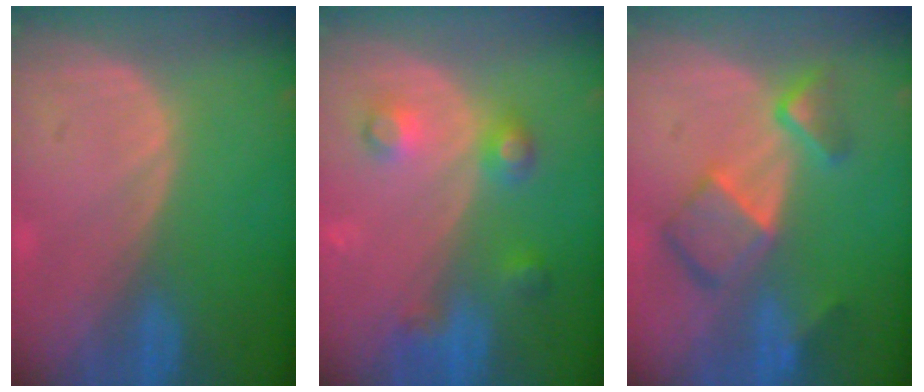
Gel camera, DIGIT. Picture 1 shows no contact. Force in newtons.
{"total": 4.9, "press": 4.9, "slide": 0.2}
{"total": 7.8, "press": 6.7, "slide": 3.9}